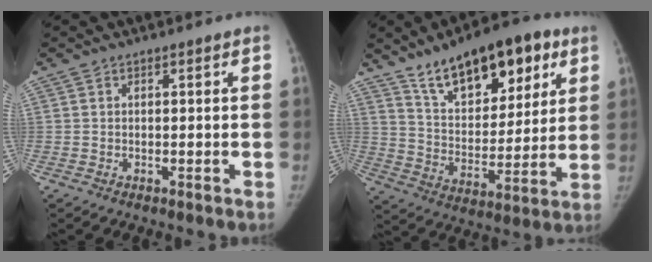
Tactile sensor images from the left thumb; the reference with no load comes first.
{"total": 20.5, "force": [12.2, 9.7, 13.4], "torque": [-0.161, -0.046, 0.205]}